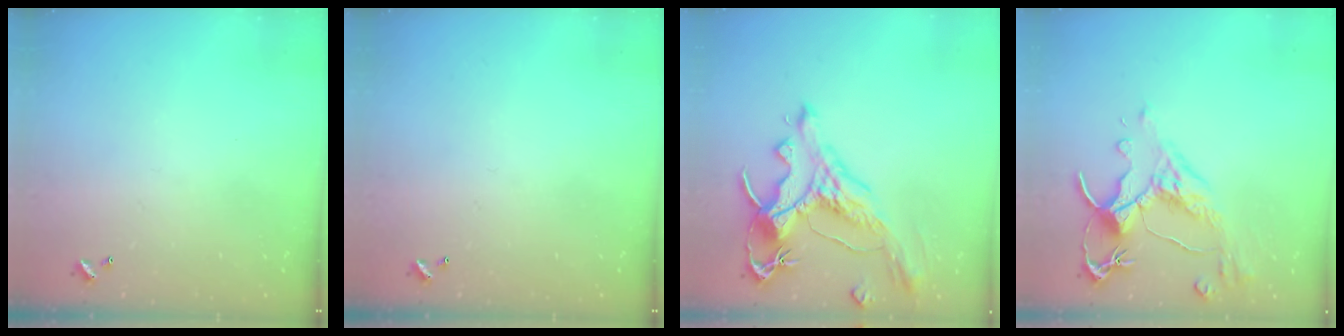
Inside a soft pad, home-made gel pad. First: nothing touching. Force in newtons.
{"total": 0.0}
{"total": 3.8, "press": 3.4, "slide": 1.7}
{"total": 3.2, "press": 2.9, "slide": 1.4}